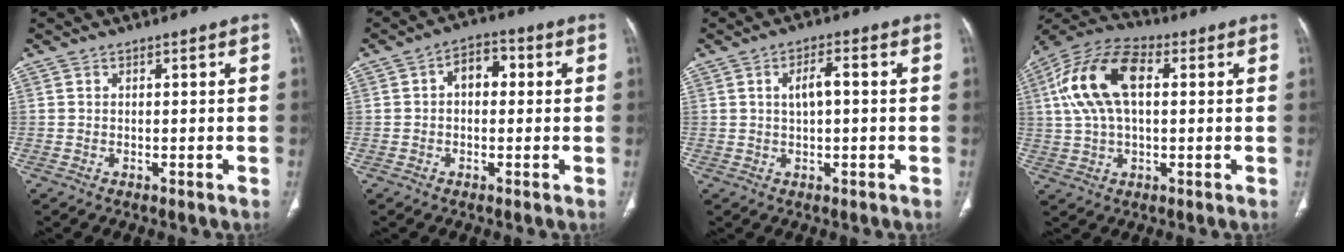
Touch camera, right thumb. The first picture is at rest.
{"total": 7.5, "force": [1.0, 4.9, 5.6], "torque": [-0.056, 0.027, 0.006]}
{"total": 4.4, "force": [0.6, 1.8, 4.0], "torque": [-0.073, 0.009, 0.009]}
{"total": 15.8, "force": [3.2, 8.6, 12.9], "torque": [-0.258, 0.030, 0.056]}